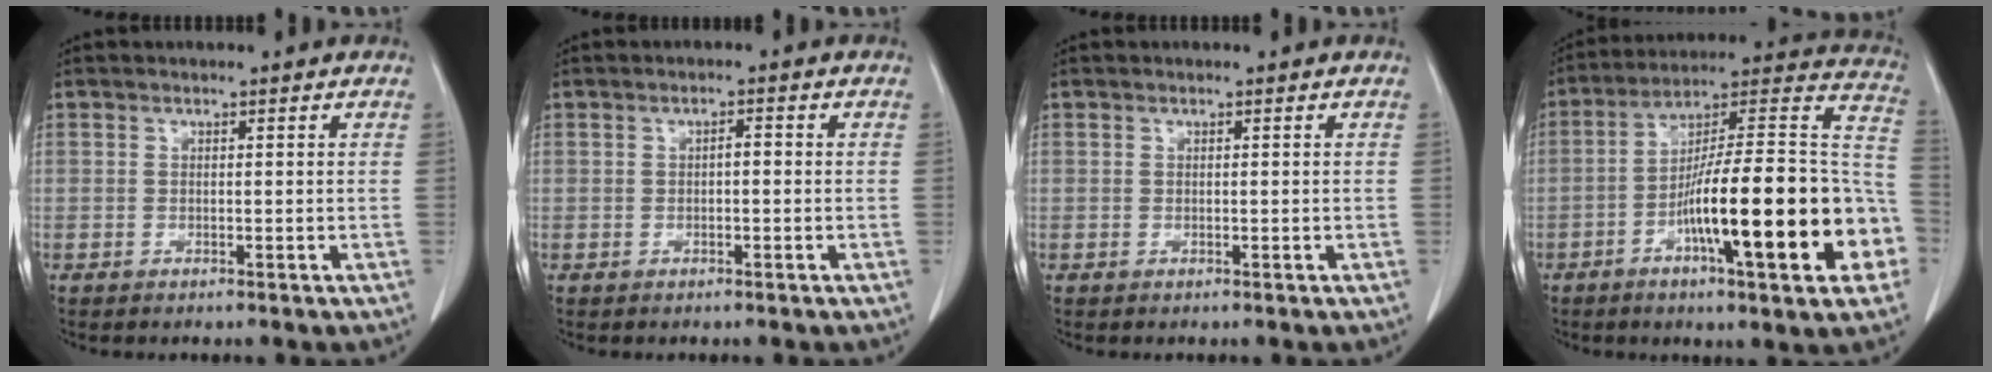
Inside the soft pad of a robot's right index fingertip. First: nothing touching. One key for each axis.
{"total": 1.7, "fx": 0.0, "fy": 0.8, "fz": 1.5, "tx": -0.029, "ty": 0.005, "tz": 0.000}
{"total": 0.0}
{"total": 26.1, "fx": -7.9, "fy": 4.0, "fz": 24.5, "tx": -0.304, "ty": 0.016, "tz": -0.119}